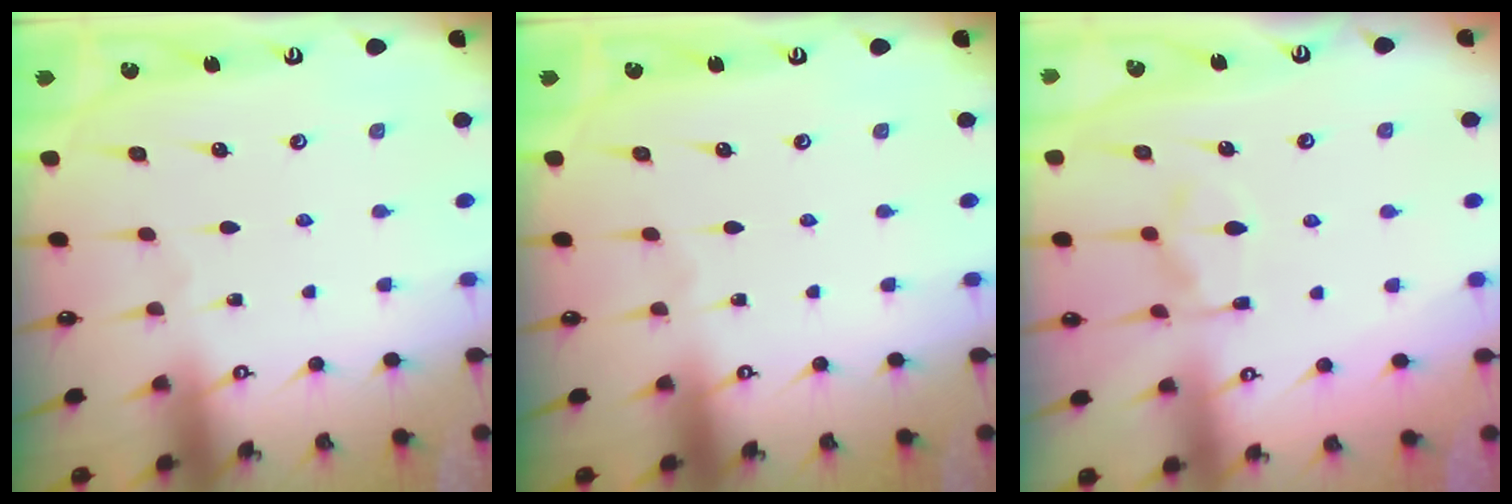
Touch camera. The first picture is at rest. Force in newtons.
{"total": 0.0}
{"total": 9.5, "press": 9.4, "slide": 1.2}